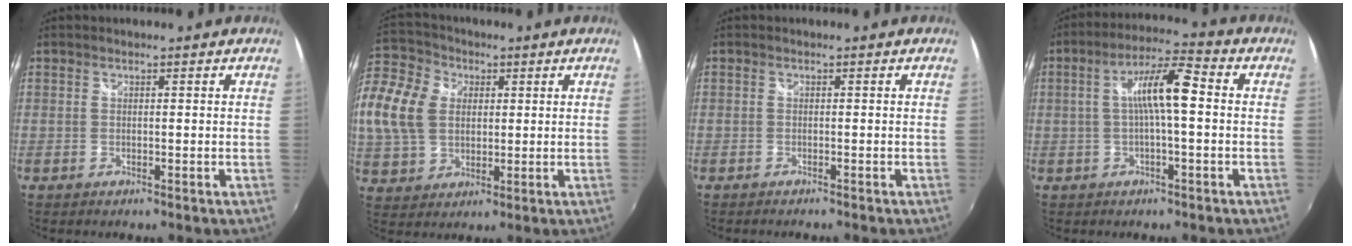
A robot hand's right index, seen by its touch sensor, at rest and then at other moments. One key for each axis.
{"total": 21.0, "fx": 4.3, "fy": 16.5, "fz": 12.3, "tx": -0.318, "ty": 0.049, "tz": 0.083}
{"total": 1.1, "fx": -1.1, "fy": 0.1, "fz": 0.3, "tx": -0.008, "ty": -0.009, "tz": -0.020}
{"total": 9.0, "fx": 0.3, "fy": 1.4, "fz": 8.9, "tx": -0.164, "ty": 0.017, "tz": 0.004}